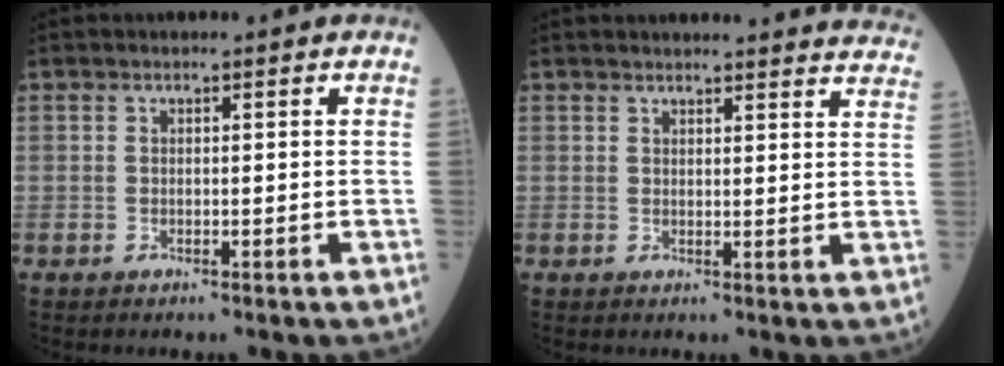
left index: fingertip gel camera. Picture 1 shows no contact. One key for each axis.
{"total": 17.5, "fx": 17.1, "fy": 1.9, "fz": 3.3, "tx": -0.021, "ty": -0.049, "tz": 0.173}